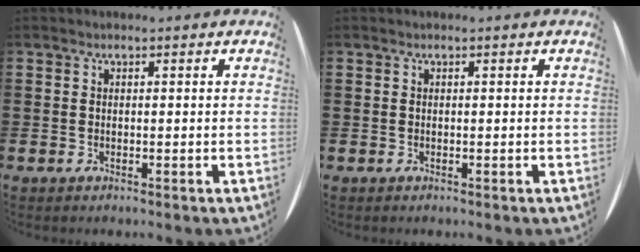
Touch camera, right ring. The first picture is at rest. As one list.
[{"total": 0.0}]